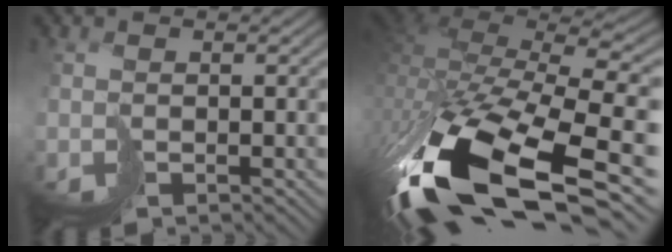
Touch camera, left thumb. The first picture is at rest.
{"total": 15.8, "force": [-6.5, 6.5, 12.8], "torque": [-0.304, -0.011, -0.112]}